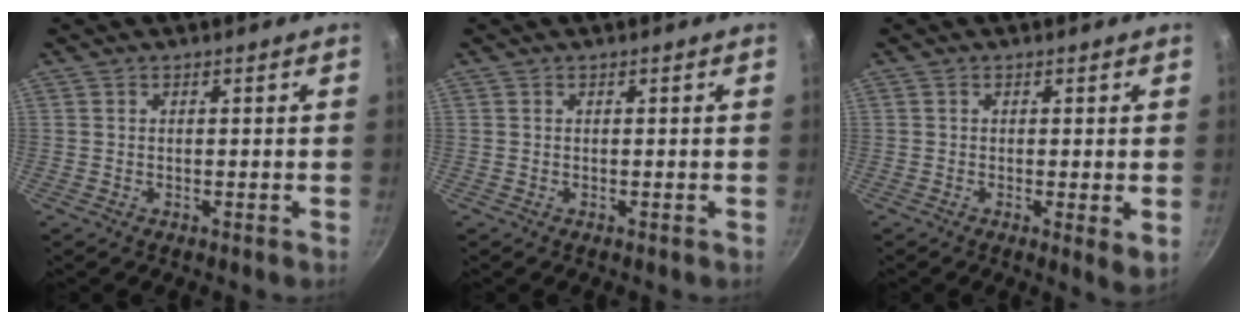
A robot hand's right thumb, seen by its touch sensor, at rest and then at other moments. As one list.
[{"total": 0.0}, {"total": 3.5, "force": [0.0, 0.8, 3.4], "torque": [-0.048, -0.012, -0.003]}]